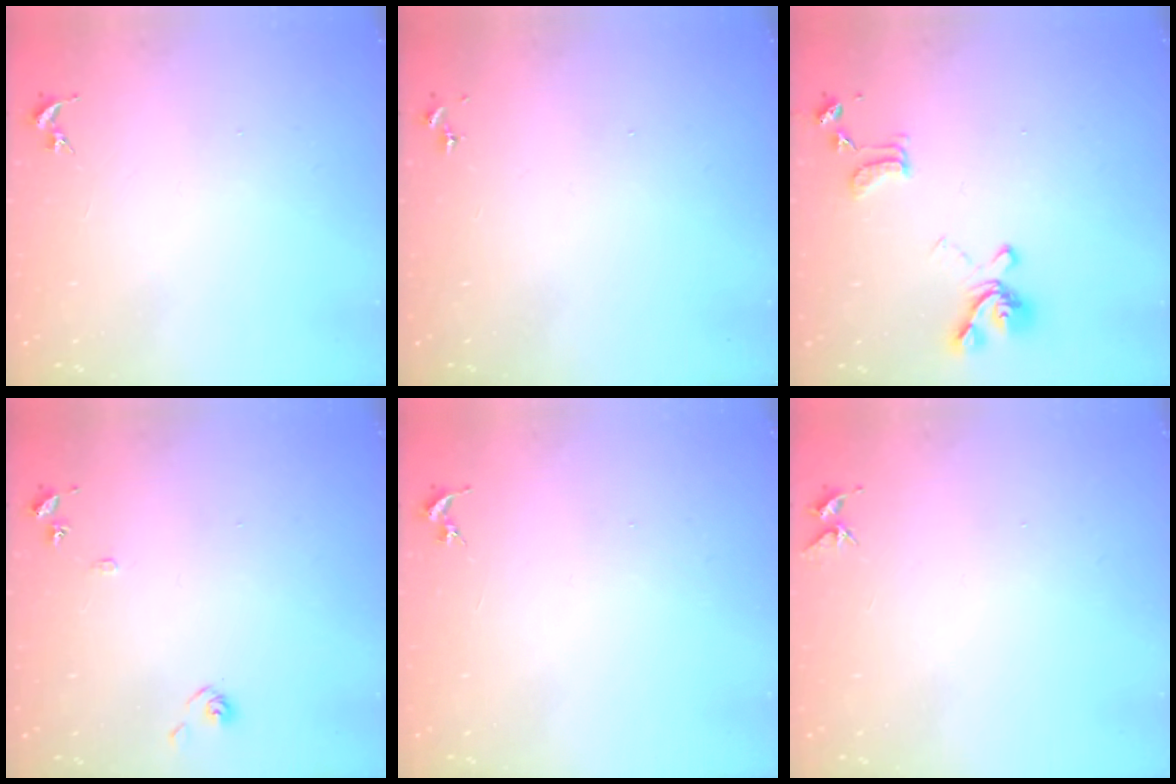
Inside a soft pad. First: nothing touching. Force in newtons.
{"total": 0.0}
{"total": 15.5, "press": 15.4, "slide": 1.6}
{"total": 7.2, "press": 7.2, "slide": 0.7}
{"total": 0.0}
{"total": 5.0, "press": 4.9, "slide": 0.5}